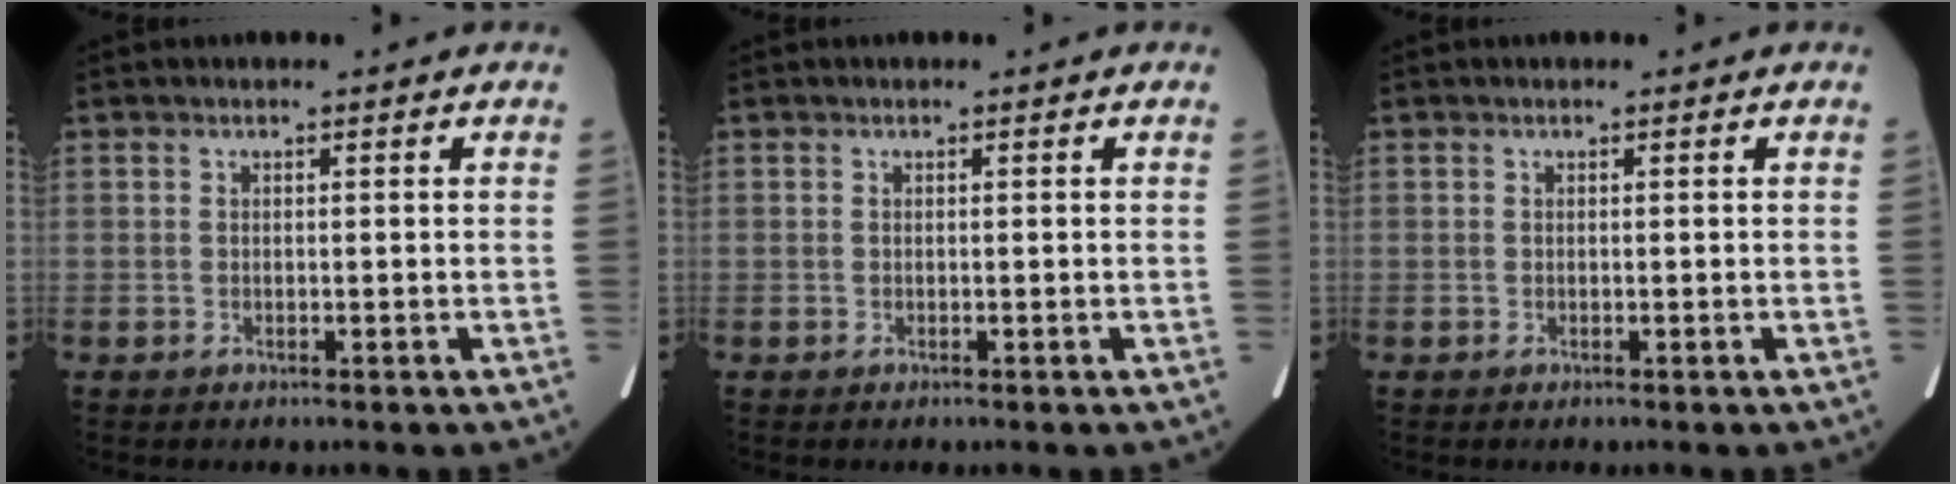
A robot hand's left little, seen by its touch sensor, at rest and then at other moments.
{"total": 0.0}
{"total": 0.0}